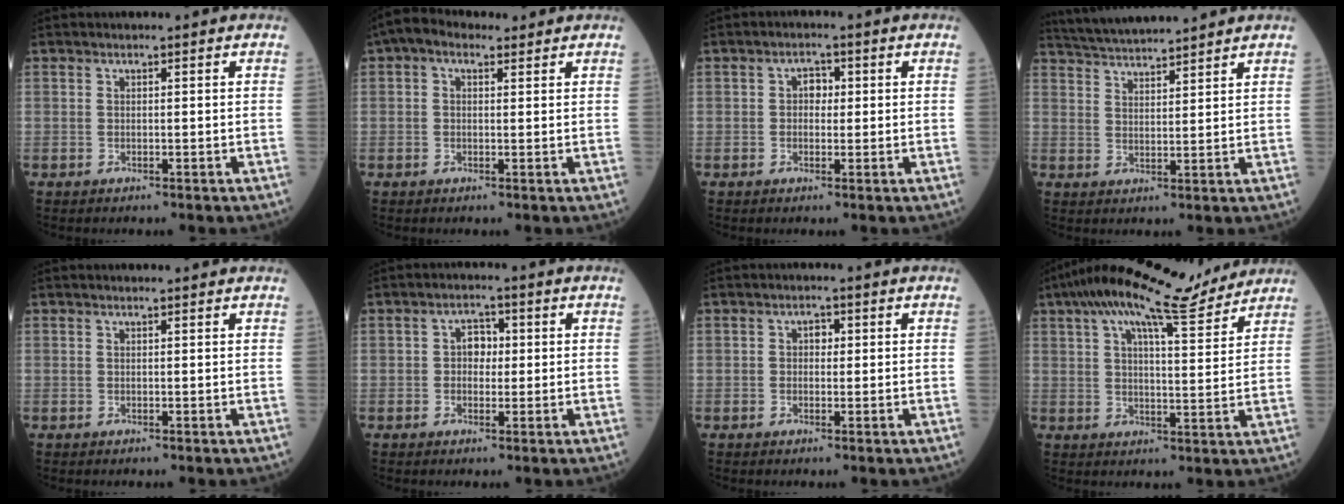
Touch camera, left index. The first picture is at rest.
{"total": 4.1, "force": [2.3, 2.4, 2.4], "torque": [-0.052, 0.034, 0.040]}
{"total": 2.3, "force": [0.3, 1.6, 1.7], "torque": [-0.025, 0.011, 0.002]}
{"total": 9.7, "force": [9.2, 0.0, 3.1], "torque": [-0.065, 0.027, 0.155]}
{"total": 1.3, "force": [1.2, 0.0, 0.5], "torque": [-0.009, 0.008, 0.016]}
{"total": 3.1, "force": [0.3, 2.2, 2.2], "torque": [-0.033, 0.013, 0.003]}
{"total": 1.7, "force": [0.3, 1.2, 1.2], "torque": [-0.018, 0.008, 0.003]}
{"total": 15.0, "force": [12.5, 1.9, 8.0], "torque": [-0.144, 0.027, 0.186]}